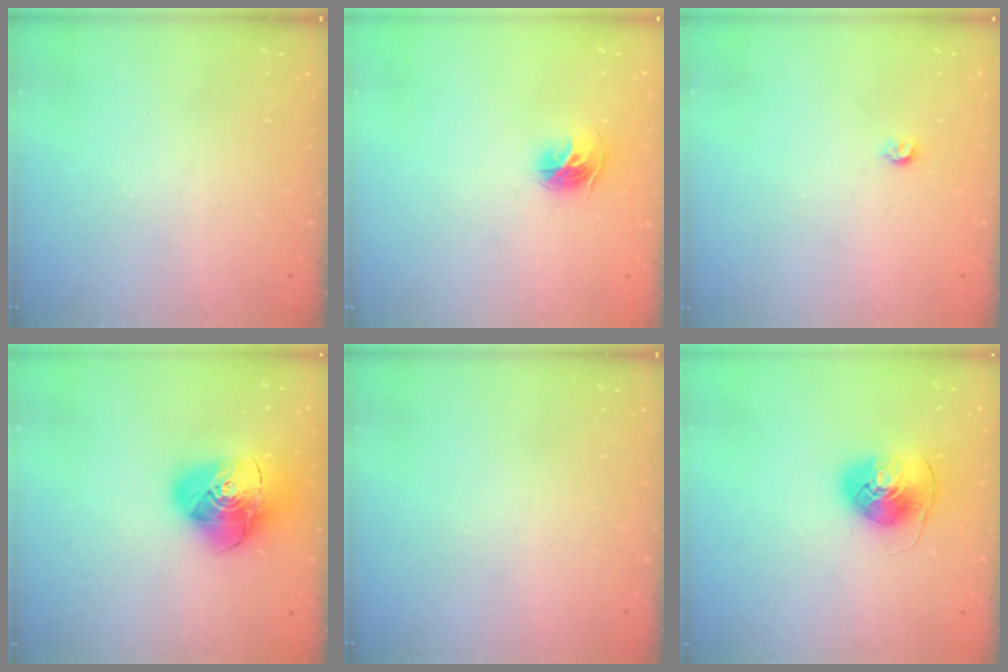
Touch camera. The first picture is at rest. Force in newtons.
{"total": 9.2, "press": 9.1, "slide": 0.9}
{"total": 3.2, "press": 3.2, "slide": 0.5}
{"total": 17.5, "press": 17.3, "slide": 2.1}
{"total": 0.0}
{"total": 9.2, "press": 9.1, "slide": 1.0}